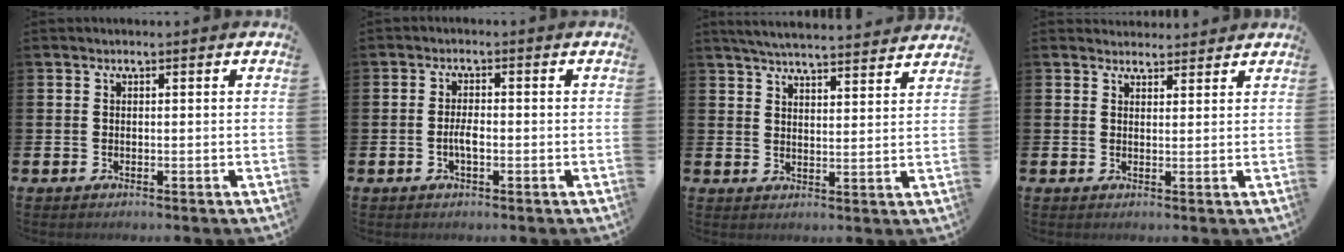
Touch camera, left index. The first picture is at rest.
{"total": 2.4, "force": [-0.7, 0.8, 2.1], "torque": [-0.038, 0.002, -0.014]}
{"total": 5.3, "force": [5.2, 0.2, 1.0], "torque": [-0.032, -0.033, 0.093]}
{"total": 2.4, "force": [2.3, 0.7, -0.1], "torque": [0.008, -0.011, 0.040]}